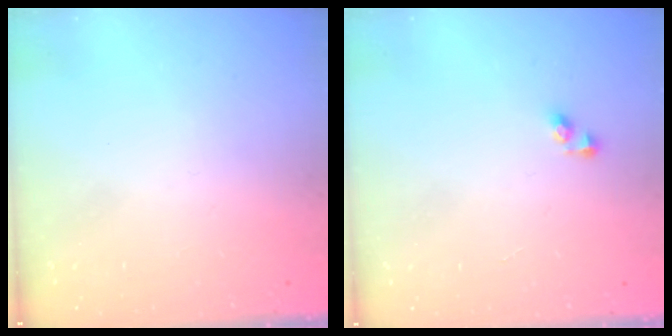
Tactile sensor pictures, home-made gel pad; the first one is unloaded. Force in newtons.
{"total": 3.4, "press": 3.4, "slide": 0.0}